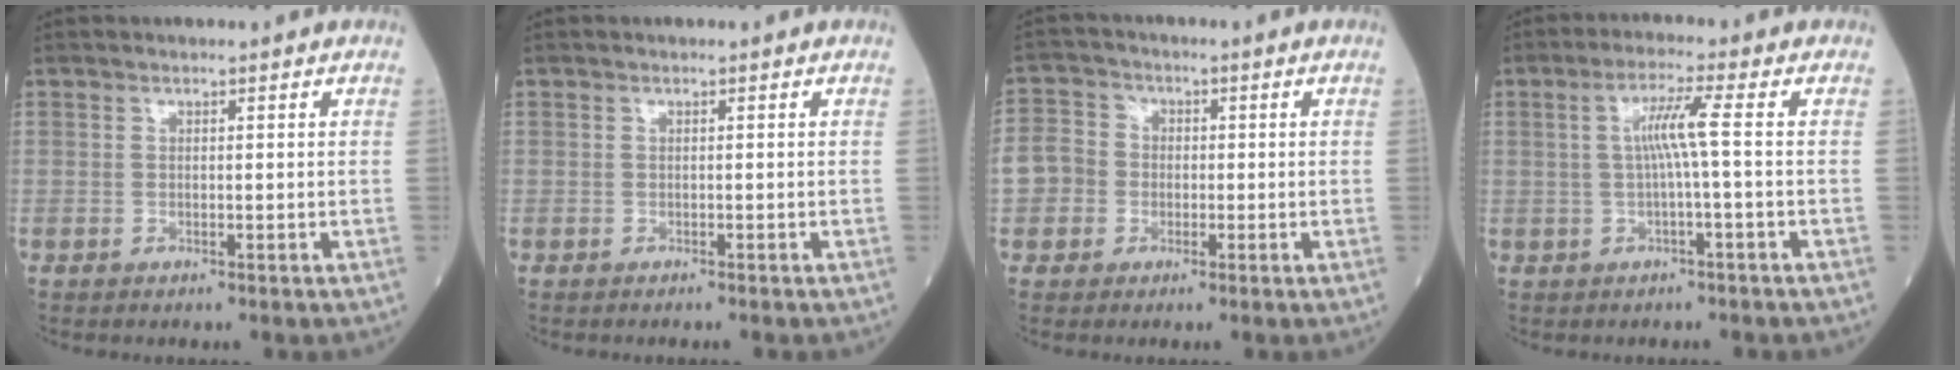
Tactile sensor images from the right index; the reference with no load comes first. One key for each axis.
{"total": 0.5, "fx": -0.5, "fy": 0.0, "fz": 0.2, "tx": 0.000, "ty": 0.000, "tz": -0.007}
{"total": 5.3, "fx": -1.1, "fy": 4.9, "fz": 1.6, "tx": -0.043, "ty": 0.021, "tz": -0.026}
{"total": 4.7, "fx": 0.1, "fy": -0.8, "fz": 4.6, "tx": -0.088, "ty": 0.011, "tz": 0.007}